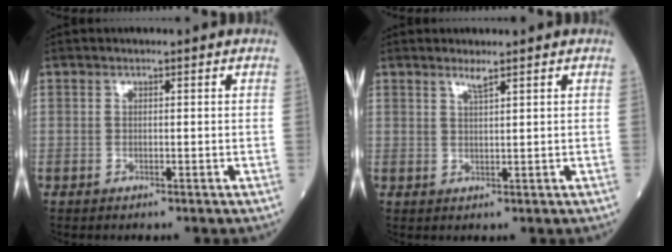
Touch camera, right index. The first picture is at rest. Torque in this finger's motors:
{"motor_torque": [-0.03, 0.01, -0.02, 0.03]}